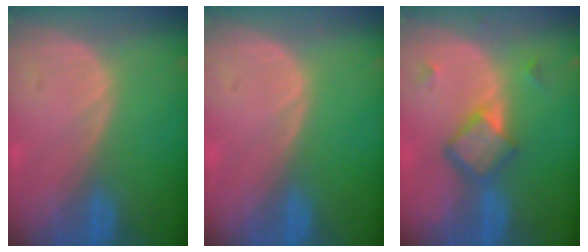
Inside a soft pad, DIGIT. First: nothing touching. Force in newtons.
{"total": 0.0}
{"total": 5.9, "press": 5.2, "slide": 2.8}